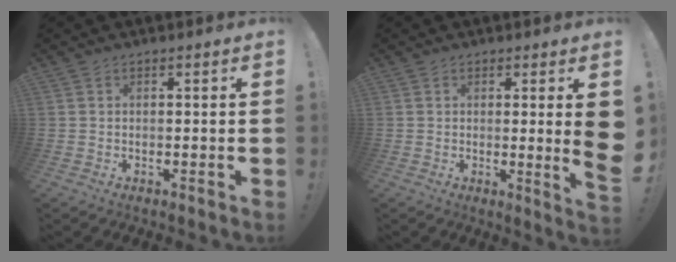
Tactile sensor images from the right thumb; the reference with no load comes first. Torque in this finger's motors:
{"motor_torque": [-0.28, 0.29, 0.87, -0.06, 0.01]}